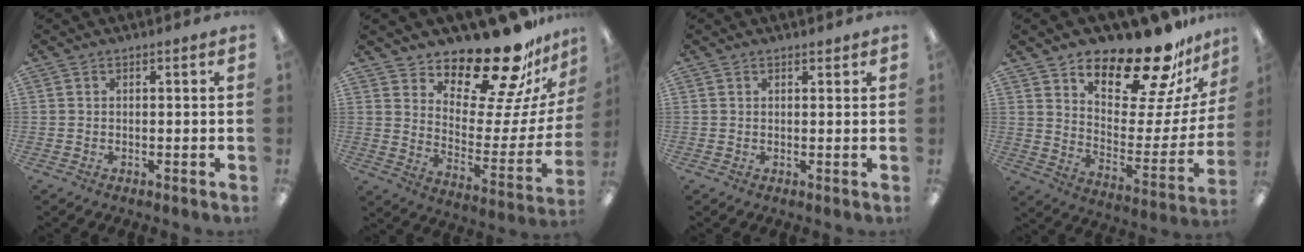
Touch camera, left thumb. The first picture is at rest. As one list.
[{"total": 20.0, "force": [17.2, 5.9, 8.2], "torque": [-0.109, -0.147, 0.284]}, {"total": 1.0, "force": [0.8, 0.4, 0.3], "torque": [0.002, -0.003, 0.014]}, {"total": 19.7, "force": [16.6, 5.9, 8.8], "torque": [-0.133, -0.130, 0.277]}]